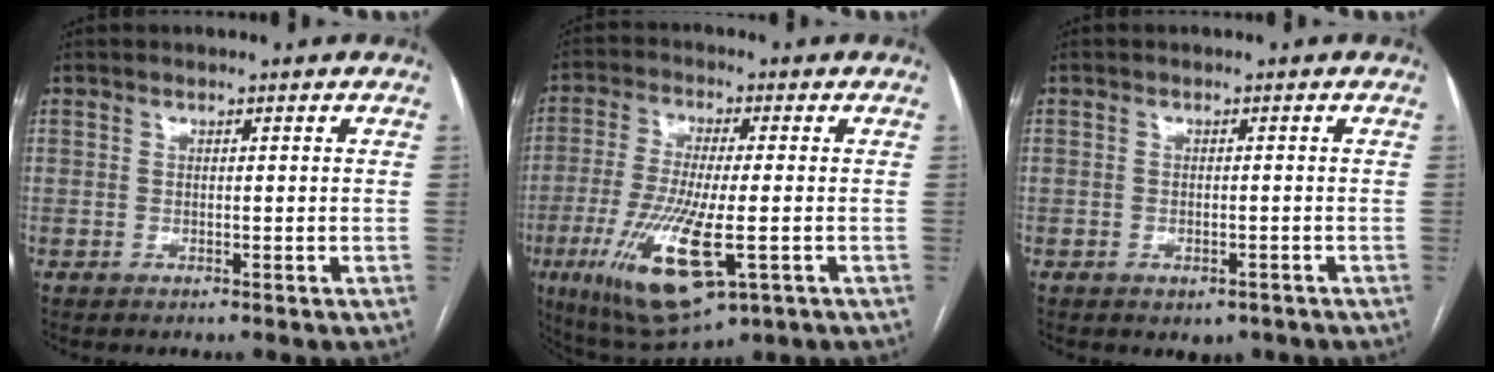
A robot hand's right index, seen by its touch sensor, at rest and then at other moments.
{"total": 14.7, "force": [-4.8, 3.3, 13.5], "torque": [-0.271, -0.033, -0.073]}
{"total": 2.3, "force": [-1.3, 1.5, 1.1], "torque": [-0.006, 0.001, -0.006]}